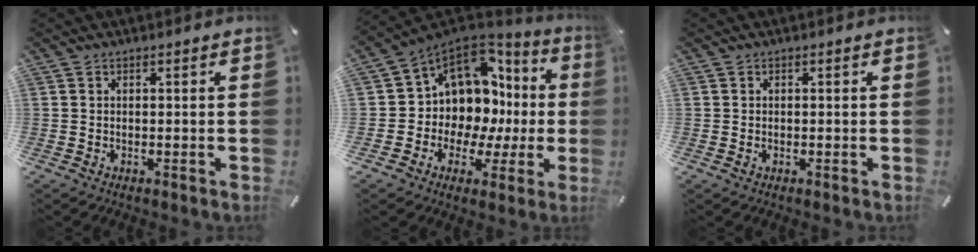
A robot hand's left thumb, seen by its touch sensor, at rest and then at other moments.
{"total": 10.5, "force": [3.4, 8.9, 4.5], "torque": [-0.081, -0.060, 0.067]}
{"total": 0.6, "force": [-0.1, 0.4, 0.4], "torque": [-0.009, 0.000, -0.003]}